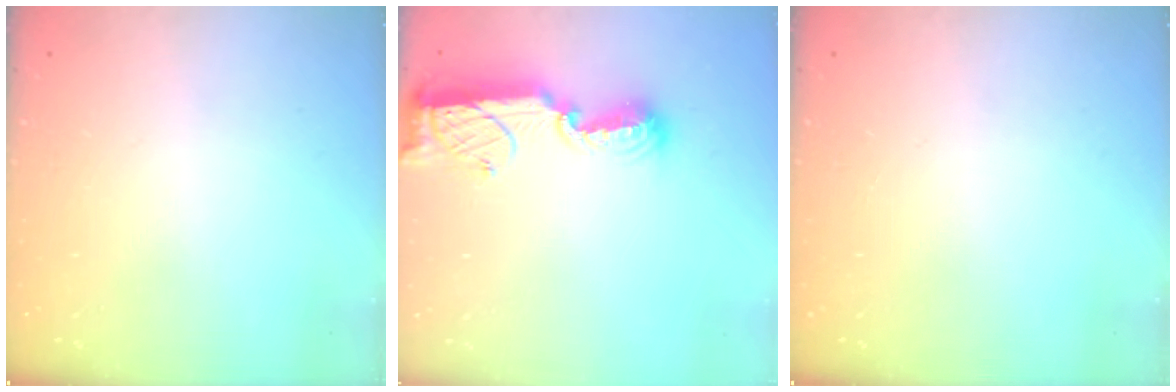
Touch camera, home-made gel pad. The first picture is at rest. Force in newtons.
{"total": 12.8, "press": 11.4, "slide": 5.9}
{"total": 0.0}